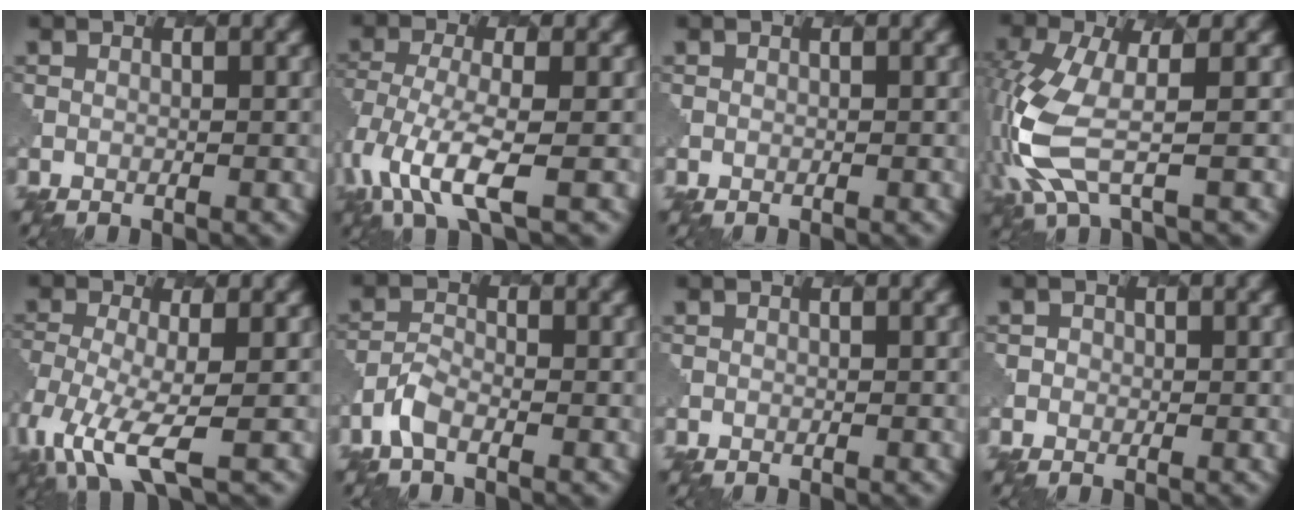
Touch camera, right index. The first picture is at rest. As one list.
[{"total": 6.2, "force": [-3.0, 2.0, 5.0], "torque": [-0.116, -0.017, -0.061]}, {"total": 0.0}, {"total": 6.6, "force": [-1.7, 2.6, 5.9], "torque": [-0.175, -0.014, -0.036]}, {"total": 6.6, "force": [-2.8, 2.5, 5.4], "torque": [-0.131, -0.020, -0.055]}, {"total": 2.2, "force": [-1.6, 1.0, 1.1], "torque": [-0.033, 0.000, -0.036]}, {"total": 0.0}, {"total": 1.0, "force": [-0.2, 1.0, -0.1], "torque": [0.010, 0.000, -0.001]}]